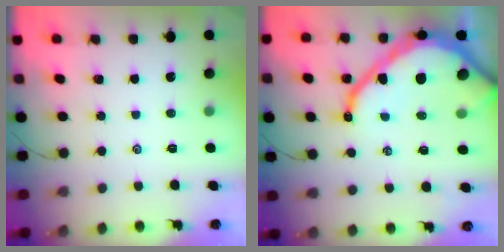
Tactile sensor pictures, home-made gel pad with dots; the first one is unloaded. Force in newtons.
{"total": 21.8, "press": 21.7, "slide": 2.2}